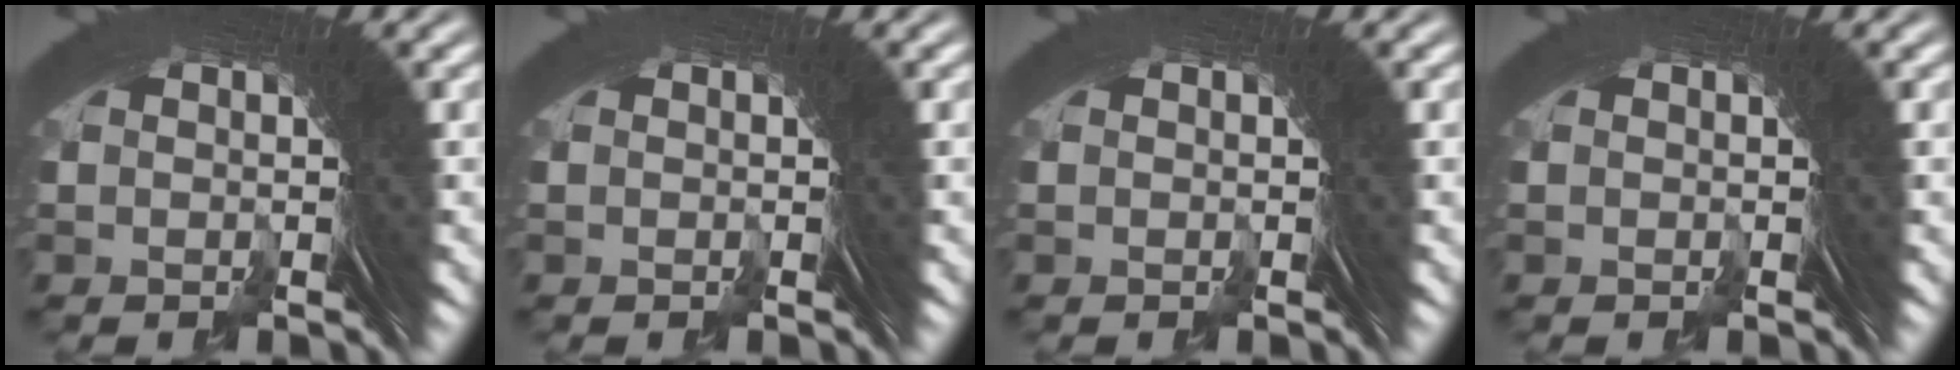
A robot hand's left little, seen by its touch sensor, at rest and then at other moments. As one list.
[{"total": 0.0}, {"total": 0.0}, {"total": 0.0}]